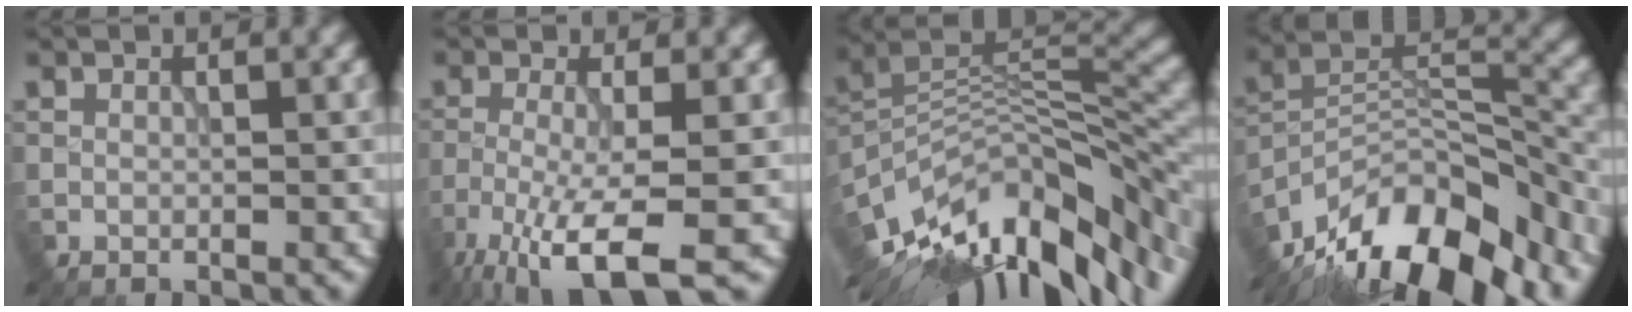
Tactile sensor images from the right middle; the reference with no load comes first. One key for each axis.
{"total": 7.4, "fx": -4.4, "fy": 1.3, "fz": 5.8, "tx": -0.105, "ty": -0.010, "tz": -0.088}
{"total": 14.0, "fx": -8.6, "fy": 4.9, "fz": 9.8, "tx": -0.182, "ty": 0.006, "tz": -0.142}
{"total": 14.3, "fx": -11.2, "fy": 5.5, "fz": 7.0, "tx": -0.139, "ty": 0.023, "tz": -0.194}